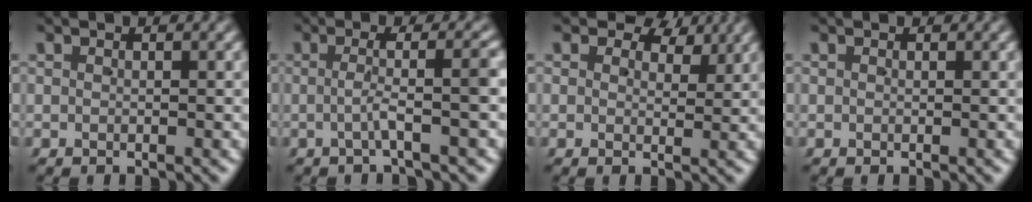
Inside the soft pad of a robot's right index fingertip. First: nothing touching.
{"total": 3.2, "force": [-1.0, -0.5, 3.0], "torque": [-0.052, -0.001, -0.015]}
{"total": 3.1, "force": [2.0, 1.8, 1.5], "torque": [-0.015, -0.005, 0.028]}
{"total": 0.0}